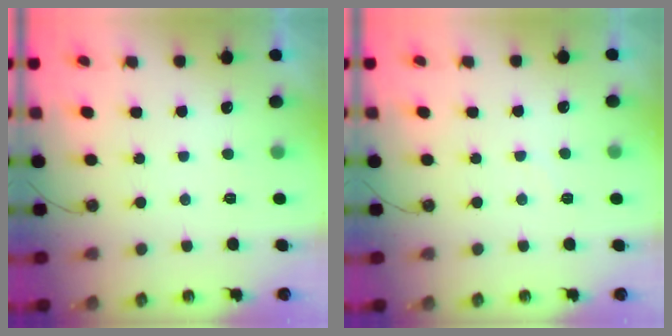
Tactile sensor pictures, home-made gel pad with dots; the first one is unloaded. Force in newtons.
{"total": 4.7, "press": 4.7, "slide": 0.7}